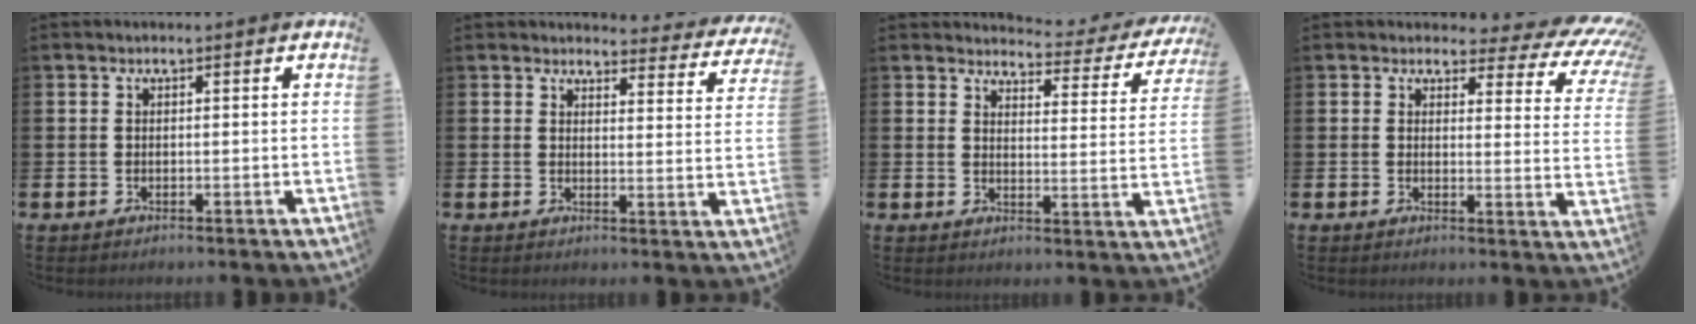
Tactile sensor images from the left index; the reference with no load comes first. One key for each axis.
{"total": 3.0, "fx": 2.9, "fy": 0.7, "fz": 0.2, "tx": -0.007, "ty": -0.027, "tz": 0.046}
{"total": 2.9, "fx": 2.6, "fy": 0.9, "fz": 0.7, "tx": -0.026, "ty": -0.027, "tz": 0.037}
{"total": 3.8, "fx": 2.9, "fy": 1.8, "fz": 1.7, "tx": -0.029, "ty": -0.031, "tz": 0.041}